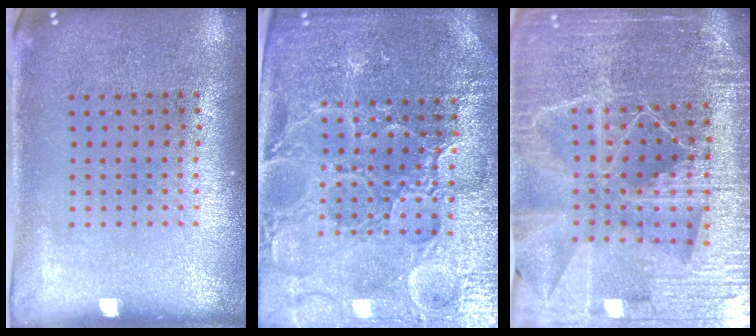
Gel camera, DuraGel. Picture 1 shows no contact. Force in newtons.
{"total": 5.2, "press": 4.8, "slide": 1.9}
{"total": 5.9, "press": 5.2, "slide": 2.8}